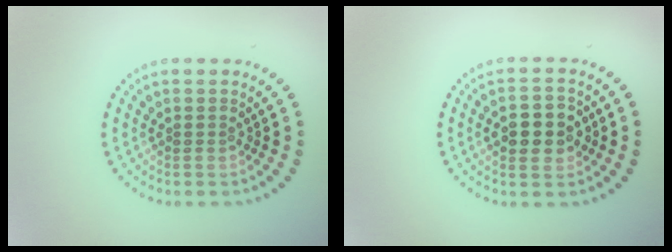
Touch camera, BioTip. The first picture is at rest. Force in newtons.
{"total": 4.4, "press": 4.3, "slide": 0.5}